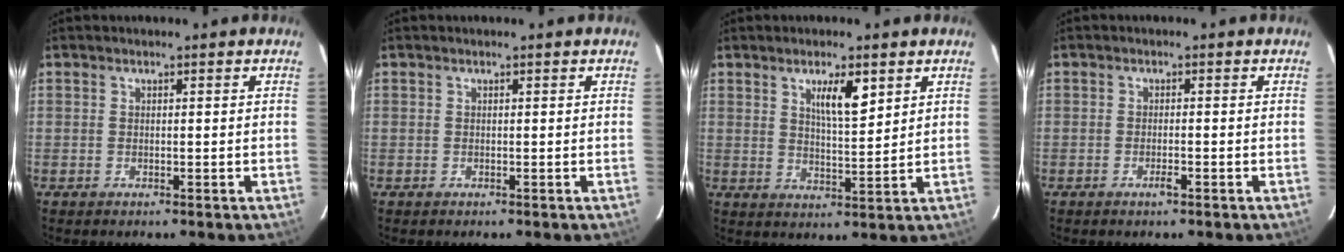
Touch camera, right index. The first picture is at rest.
{"total": 0.0}
{"total": 5.8, "force": [3.0, 1.1, 4.8], "torque": [-0.083, -0.003, 0.053]}
{"total": 1.4, "force": [-0.8, 0.1, 1.2], "torque": [-0.023, -0.001, -0.014]}